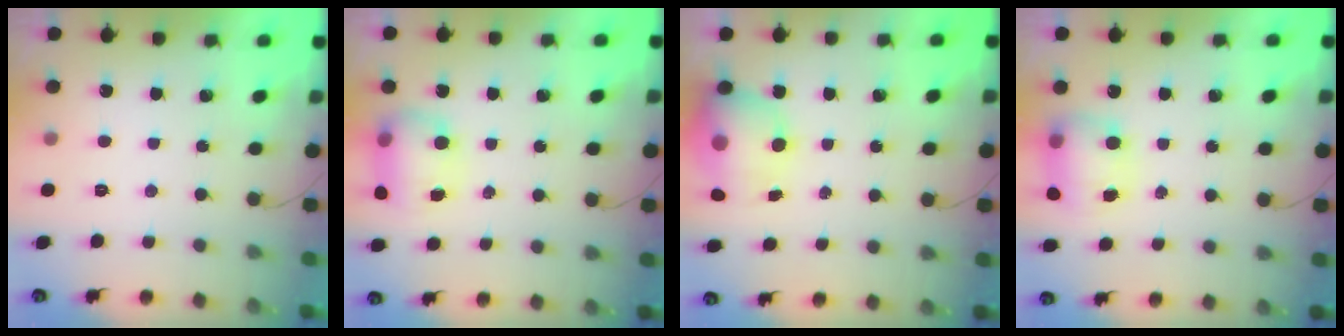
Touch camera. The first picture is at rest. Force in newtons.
{"total": 8.3, "press": 8.0, "slide": 2.0}
{"total": 10.6, "press": 10.2, "slide": 2.7}
{"total": 8.4, "press": 8.3, "slide": 1.3}